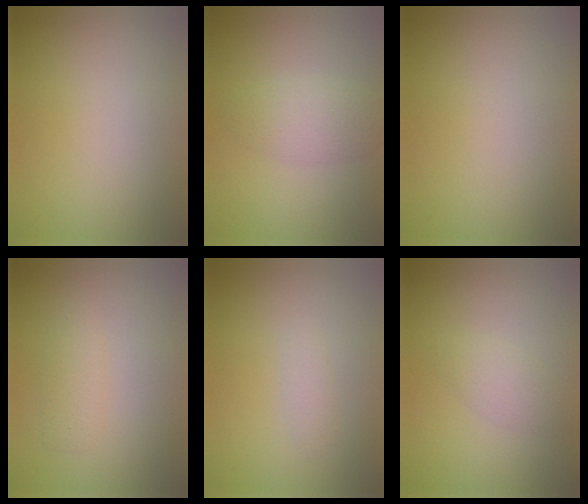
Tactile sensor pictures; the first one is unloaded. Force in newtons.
{"total": 2.7, "press": 2.7, "slide": 0.1}
{"total": 0.0}
{"total": 1.5, "press": 1.4, "slide": 0.1}
{"total": 0.8, "press": 0.8, "slide": 0.1}
{"total": 1.7, "press": 1.7, "slide": 0.1}